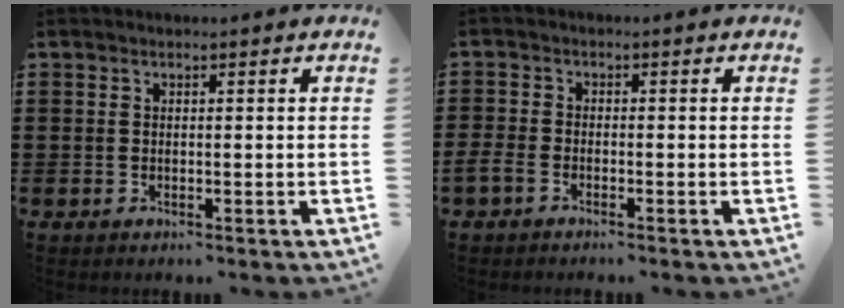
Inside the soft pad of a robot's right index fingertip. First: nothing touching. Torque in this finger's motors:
{"motor_torque": [0.07, 0.10, 0.04, 0.00]}